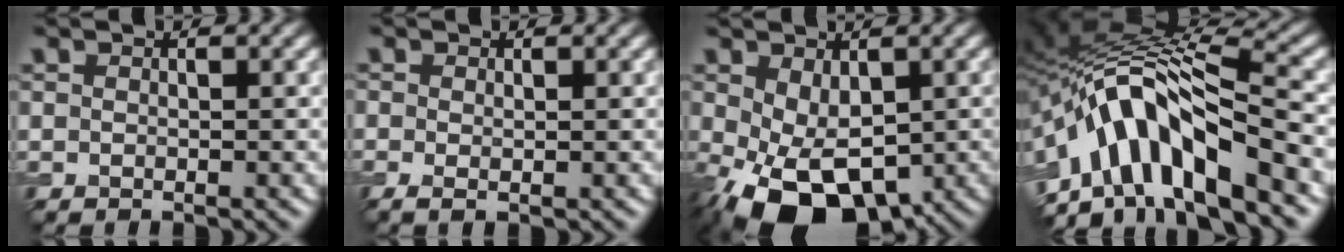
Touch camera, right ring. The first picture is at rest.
{"total": 1.0, "force": [-0.2, 0.4, 0.8], "torque": [-0.016, -0.002, -0.005]}
{"total": 7.1, "force": [-2.2, 4.3, 5.2], "torque": [-0.107, -0.020, -0.029]}
{"total": 11.1, "force": [-5.9, 4.0, 8.5], "torque": [-0.129, 0.025, -0.112]}